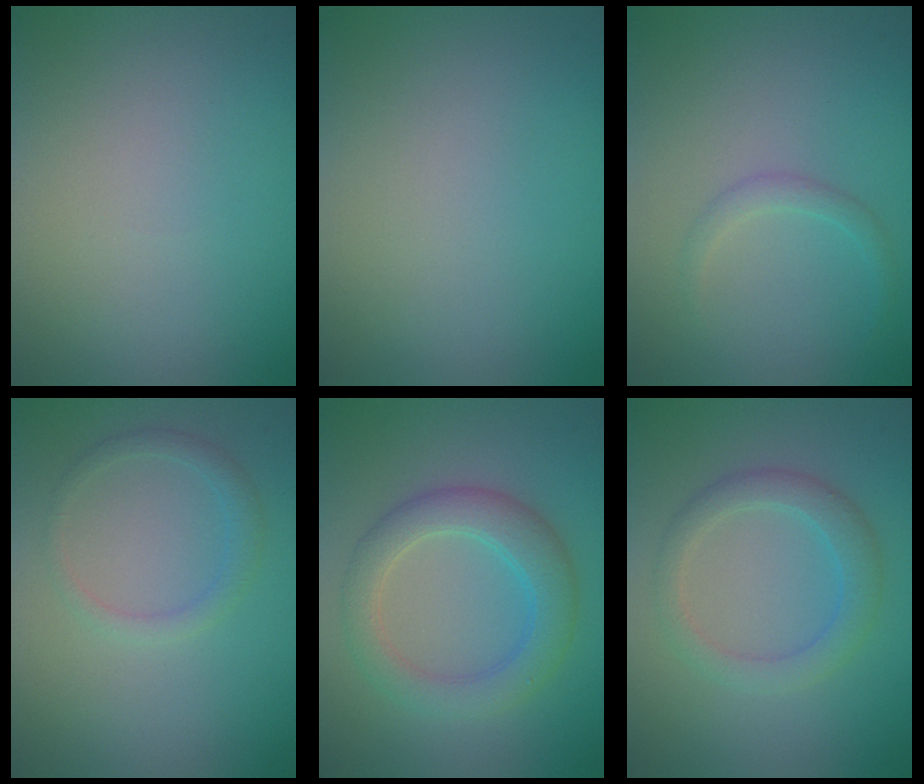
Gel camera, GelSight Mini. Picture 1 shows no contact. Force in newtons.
{"total": 0.0}
{"total": 1.2, "press": 1.2, "slide": 0.0}
{"total": 1.5, "press": 1.5, "slide": 0.1}
{"total": 4.3, "press": 4.3, "slide": 0.3}
{"total": 2.9, "press": 2.8, "slide": 0.1}